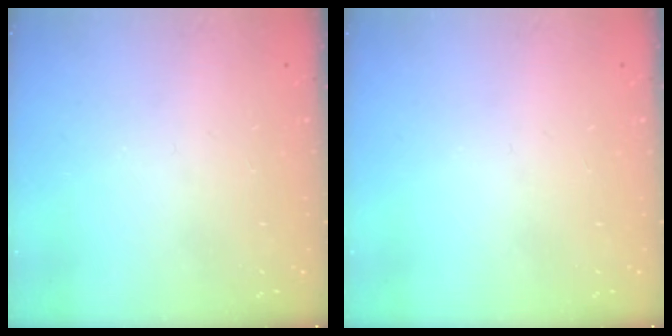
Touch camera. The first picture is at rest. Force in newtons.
{"total": 0.0}